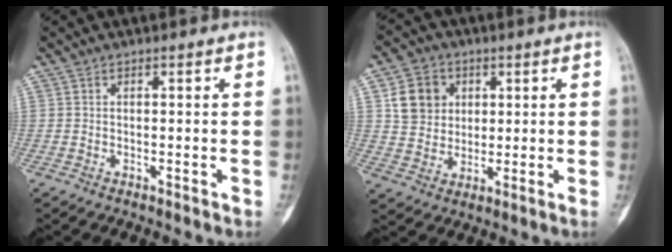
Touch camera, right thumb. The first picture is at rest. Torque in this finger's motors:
{"motor_torque": [0.56, 0.90, 0.02, -0.12, -0.13]}